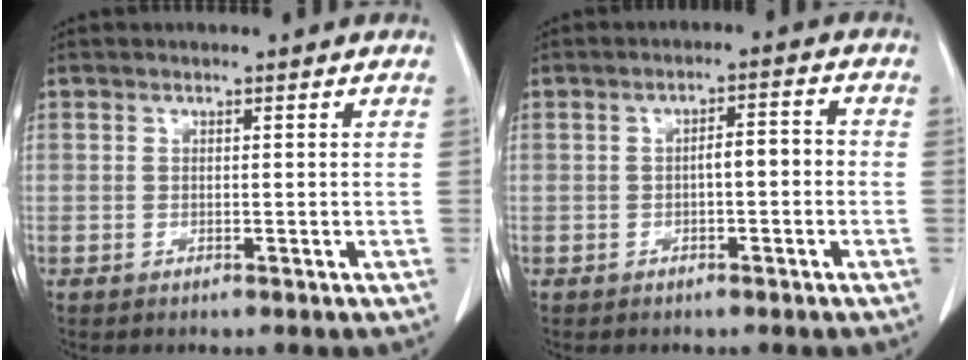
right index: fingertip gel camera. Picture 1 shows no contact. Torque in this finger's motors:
{"motor_torque": [0.78, -0.37, 0.39, 0.09]}